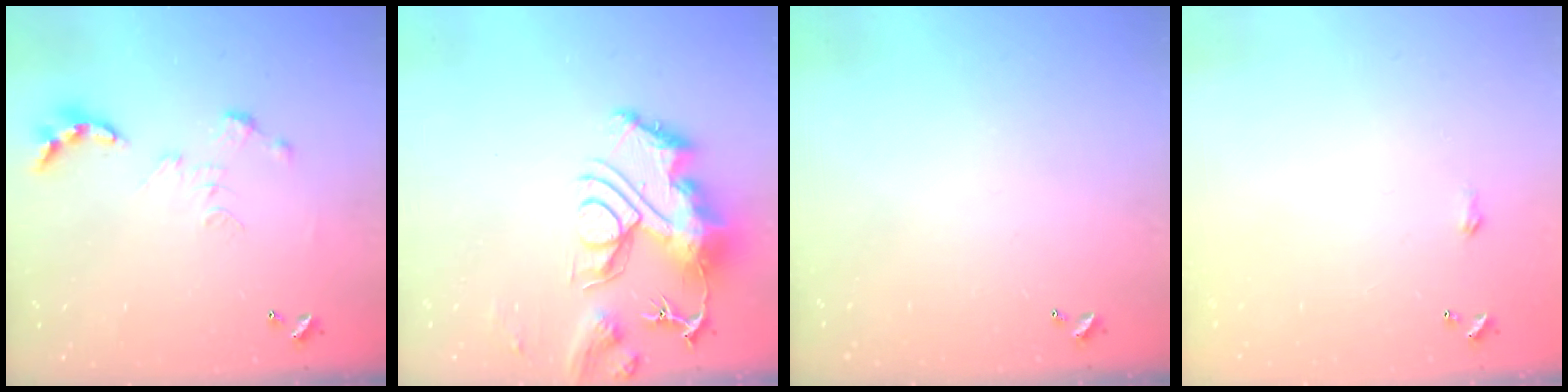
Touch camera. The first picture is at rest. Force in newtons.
{"total": 14.1, "press": 14.1, "slide": 1.4}
{"total": 0.0}
{"total": 1.8, "press": 1.8, "slide": 0.3}